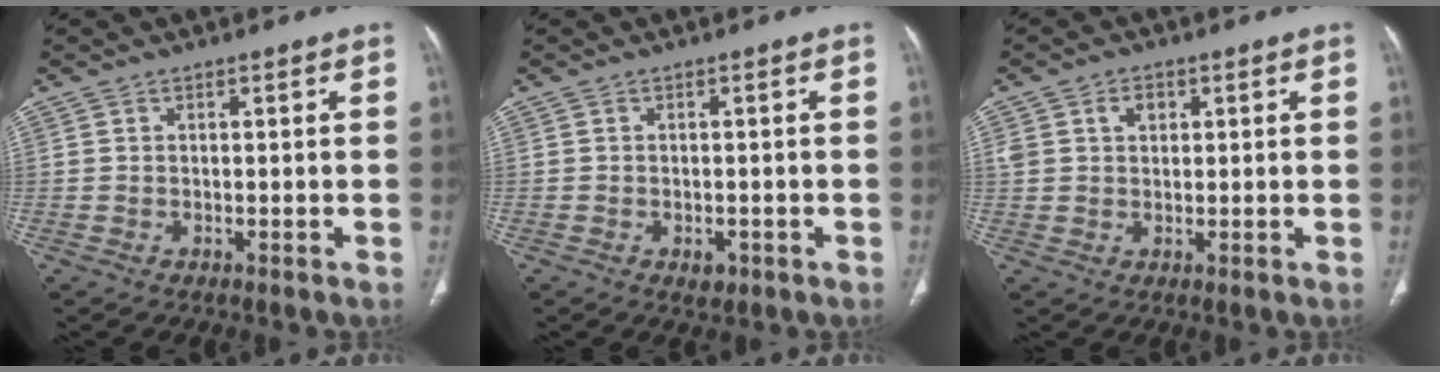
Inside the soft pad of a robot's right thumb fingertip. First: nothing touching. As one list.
[{"total": 2.0, "force": [-0.9, 1.3, 1.2], "torque": [-0.010, 0.001, -0.006]}, {"total": 3.7, "force": [1.4, 2.7, 2.1], "torque": [-0.027, 0.000, 0.029]}]